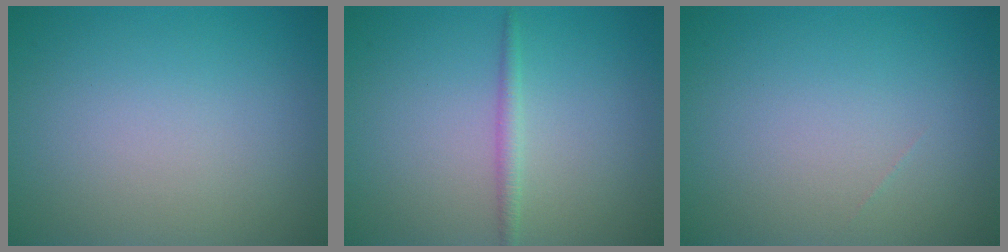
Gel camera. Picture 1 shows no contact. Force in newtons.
{"total": 1.3, "press": 1.3, "slide": 0.1}
{"total": 0.0}